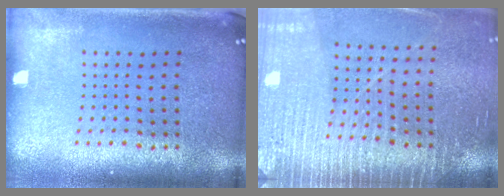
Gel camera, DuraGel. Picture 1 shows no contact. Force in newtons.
{"total": 3.2, "press": 3.2, "slide": 0.2}